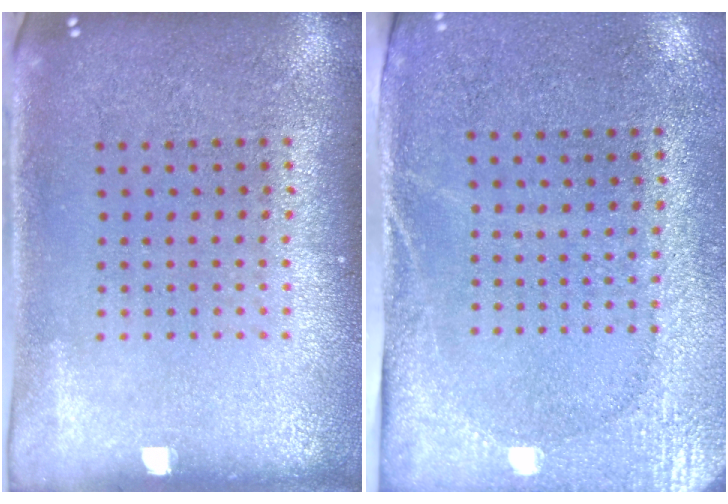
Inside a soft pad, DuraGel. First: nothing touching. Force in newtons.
{"total": 2.8, "press": 2.3, "slide": 1.6}